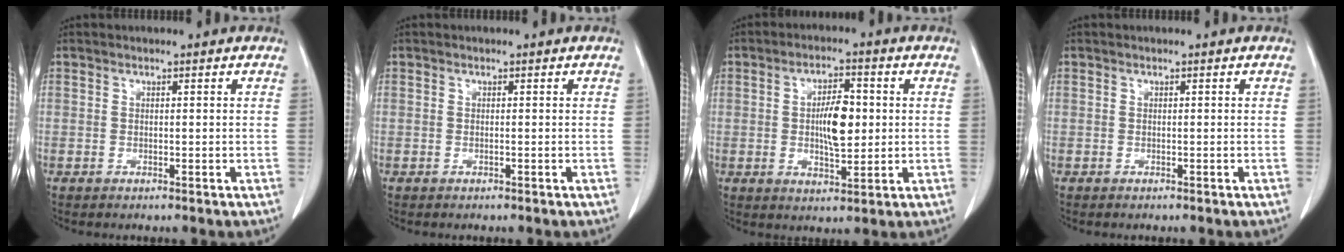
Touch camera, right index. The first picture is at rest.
{"total": 0.0}
{"total": 7.1, "force": [0.4, 2.5, 6.7], "torque": [-0.118, 0.005, 0.007]}
{"total": 0.0}